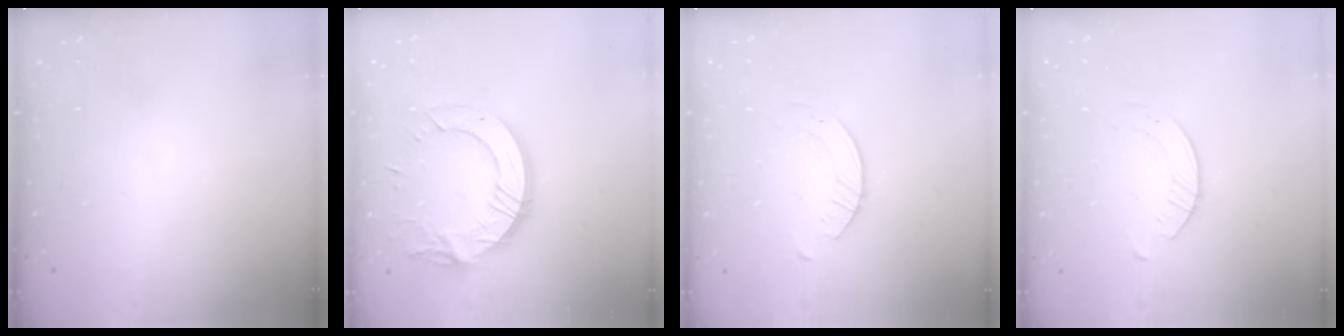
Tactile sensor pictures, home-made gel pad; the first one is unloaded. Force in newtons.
{"total": 16.0, "press": 16.0, "slide": 1.0}
{"total": 2.1, "press": 2.0, "slide": 0.3}
{"total": 2.1, "press": 2.0, "slide": 0.3}